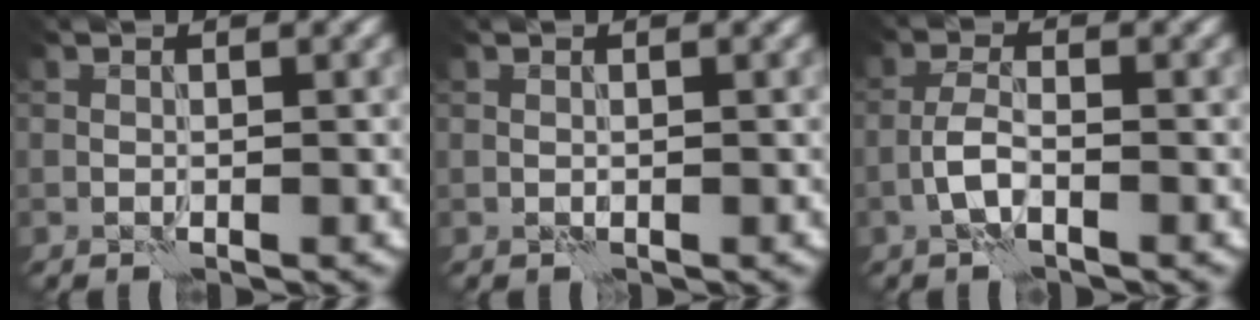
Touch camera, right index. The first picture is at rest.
{"total": 0.0}
{"total": 2.2, "force": [-1.2, 0.7, 1.8], "torque": [-0.040, 0.008, -0.029]}